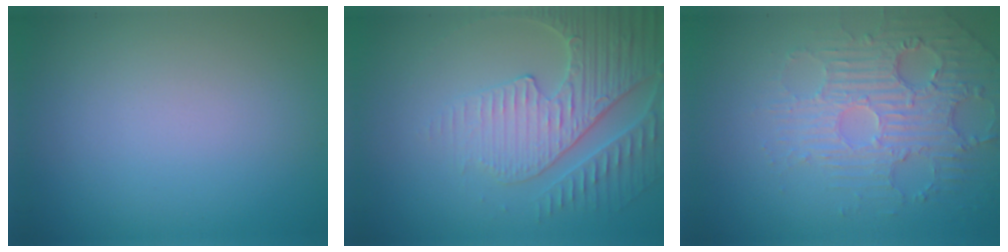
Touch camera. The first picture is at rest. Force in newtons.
{"total": 4.3, "press": 4.2, "slide": 0.8}
{"total": 4.1, "press": 3.8, "slide": 1.7}